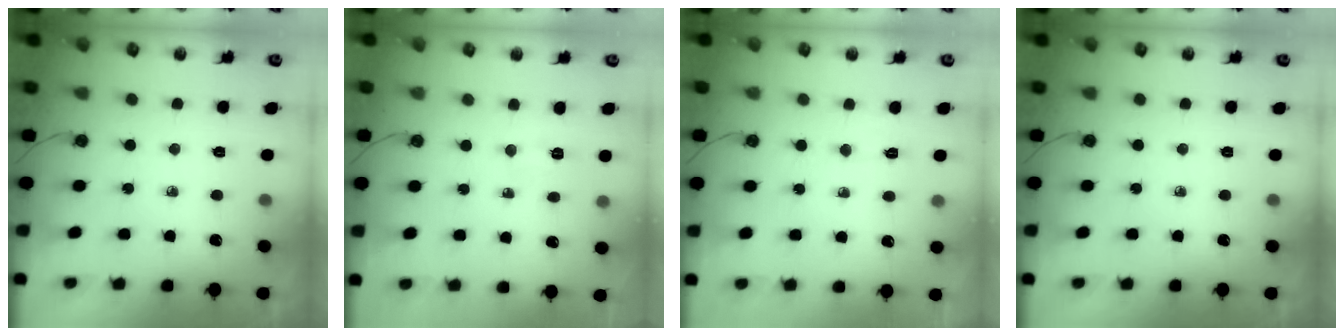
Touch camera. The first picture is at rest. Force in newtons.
{"total": 3.4, "press": 3.0, "slide": 1.6}
{"total": 2.8, "press": 2.8, "slide": 0.4}
{"total": 0.0}